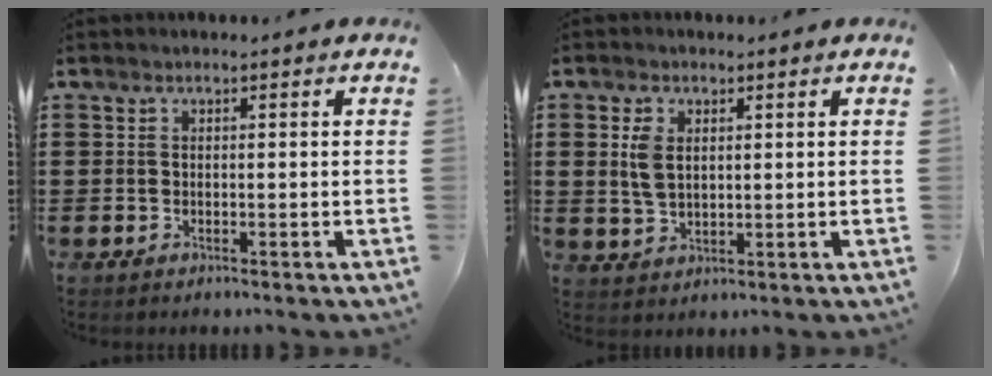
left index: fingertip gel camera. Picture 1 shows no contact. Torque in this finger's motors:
{"motor_torque": [0.21, 0.45, 0.14, 0.05]}